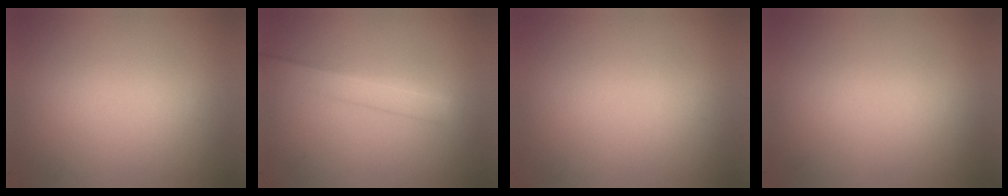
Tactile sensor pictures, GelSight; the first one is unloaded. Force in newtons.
{"total": 2.2}
{"total": 0.0}
{"total": 0.0}